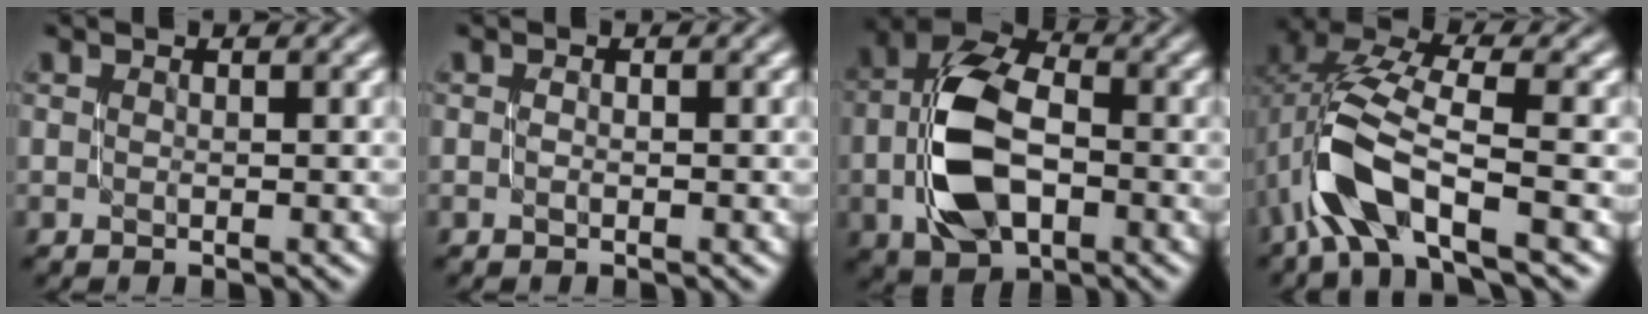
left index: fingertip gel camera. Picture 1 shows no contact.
{"total": 0.0}
{"total": 8.6, "force": [-1.2, 5.5, 6.5], "torque": [-0.142, 0.007, -0.027]}
{"total": 7.6, "force": [-2.7, 2.9, 6.4], "torque": [-0.139, 0.015, -0.063]}